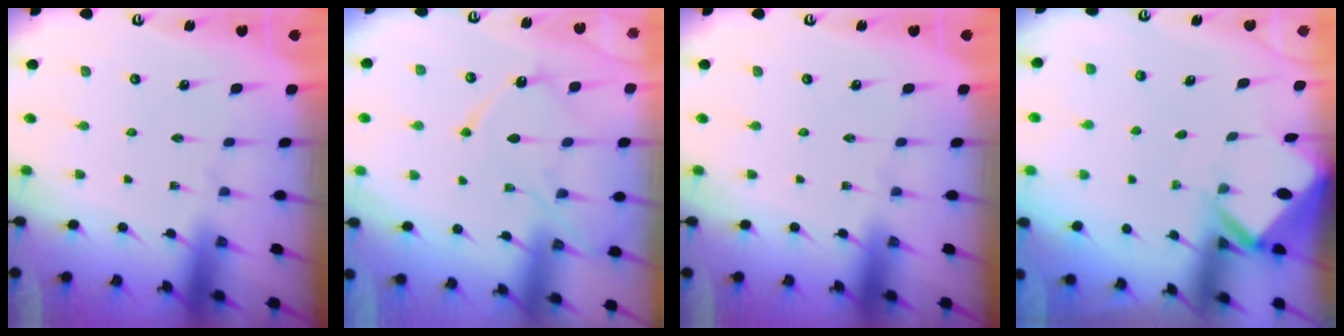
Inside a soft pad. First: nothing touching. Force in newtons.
{"total": 12.0, "press": 11.9, "slide": 1.1}
{"total": 0.0}
{"total": 3.1, "press": 3.1, "slide": 0.2}